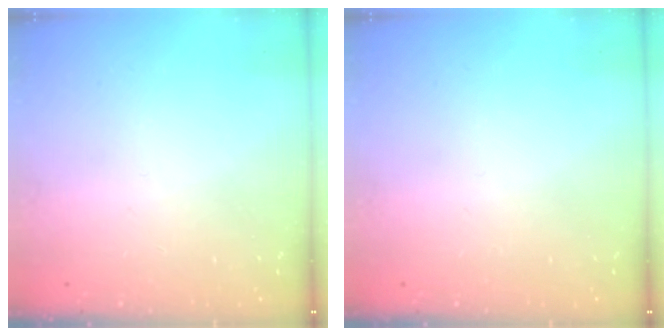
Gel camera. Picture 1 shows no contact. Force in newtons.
{"total": 0.0}